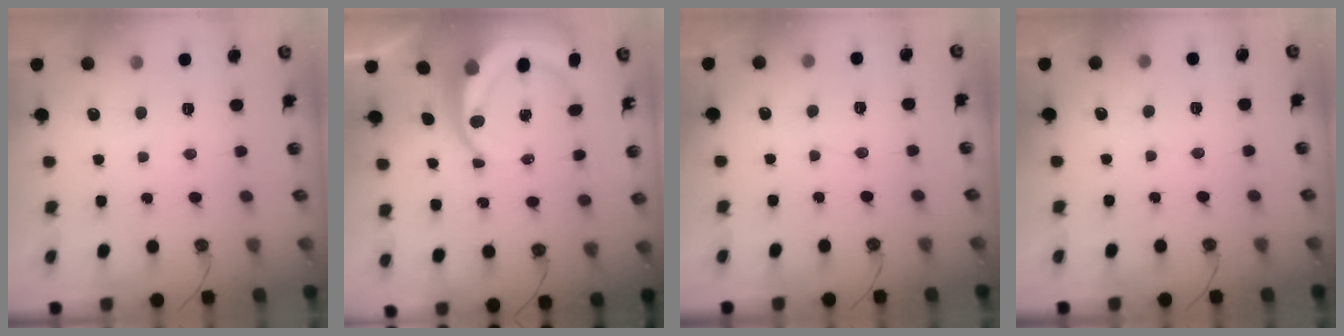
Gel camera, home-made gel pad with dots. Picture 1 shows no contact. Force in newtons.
{"total": 9.2, "press": 9.1, "slide": 1.2}
{"total": 2.3, "press": 2.3, "slide": 0.2}
{"total": 1.9, "press": 1.9, "slide": 0.2}